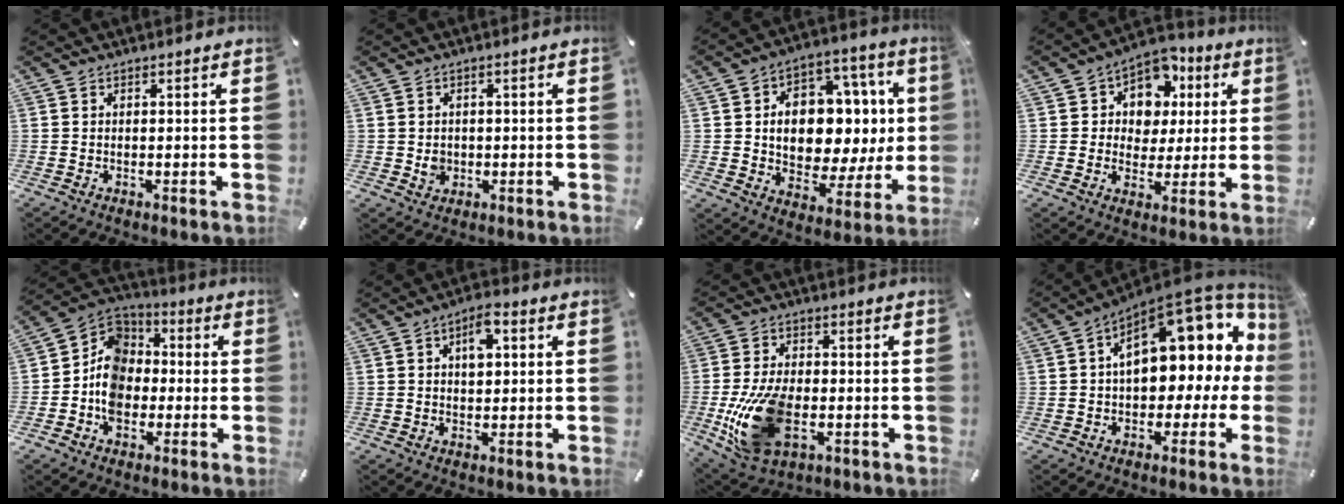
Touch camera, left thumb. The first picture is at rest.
{"total": 3.0, "force": [-0.2, 2.8, 1.1], "torque": [-0.005, -0.001, -0.007]}
{"total": 15.2, "force": [1.9, 10.8, 10.6], "torque": [-0.152, -0.024, 0.038]}
{"total": 9.9, "force": [3.8, 8.6, 3.3], "torque": [-0.060, -0.030, 0.073]}
{"total": 11.1, "force": [-2.9, 9.6, 4.9], "torque": [-0.117, 0.018, -0.058]}
{"total": 5.7, "force": [1.4, 3.2, 4.5], "torque": [-0.068, 0.001, 0.020]}
{"total": 16.3, "force": [-3.8, 10.2, 12.1], "torque": [-0.265, -0.002, -0.063]}
{"total": 18.5, "force": [6.8, 10.1, 13.9], "torque": [-0.187, -0.046, 0.113]}